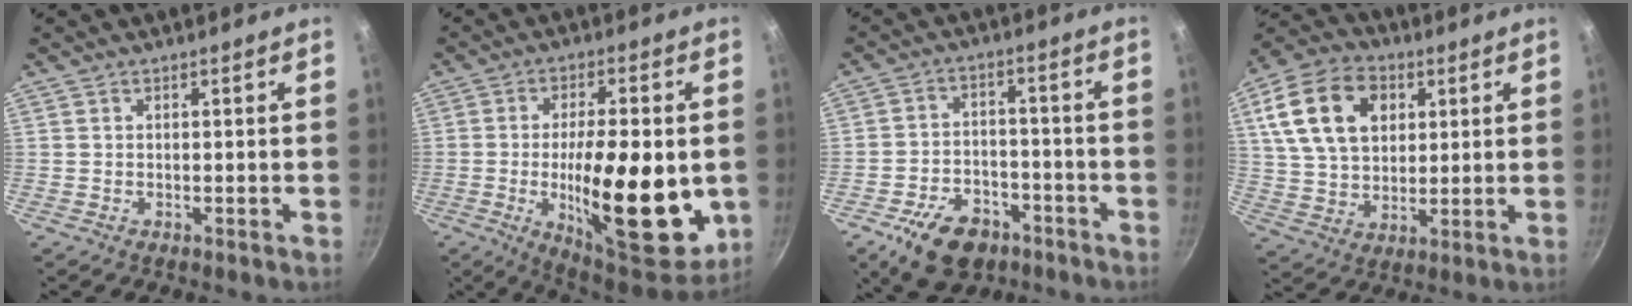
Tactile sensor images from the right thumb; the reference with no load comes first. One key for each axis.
{"total": 23.1, "fx": -3.2, "fy": 8.5, "fz": 21.2, "tx": -0.298, "ty": -0.008, "tz": -0.042}
{"total": 12.5, "fx": -7.3, "fy": 7.7, "fz": 6.6, "tx": -0.090, "ty": 0.046, "tz": -0.113}
{"total": 17.3, "fx": 5.6, "fy": 12.0, "fz": 11.2, "tx": -0.186, "ty": 0.002, "tz": 0.096}